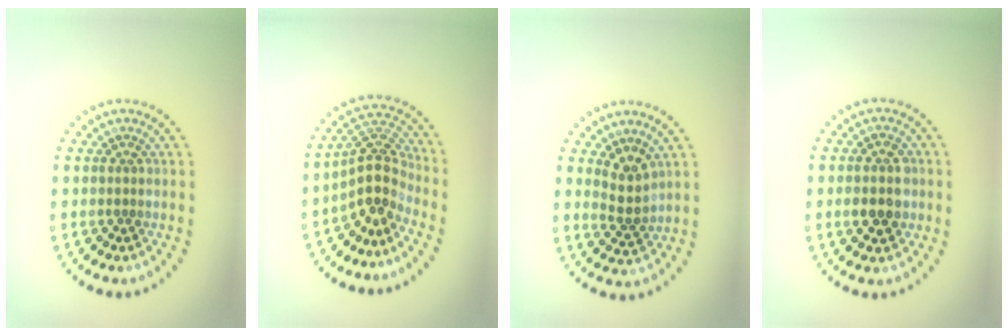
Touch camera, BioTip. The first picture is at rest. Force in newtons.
{"total": 3.9, "press": 3.2, "slide": 2.3}
{"total": 2.4, "press": 1.8, "slide": 1.5}
{"total": 3.0, "press": 3.0, "slide": 0.3}